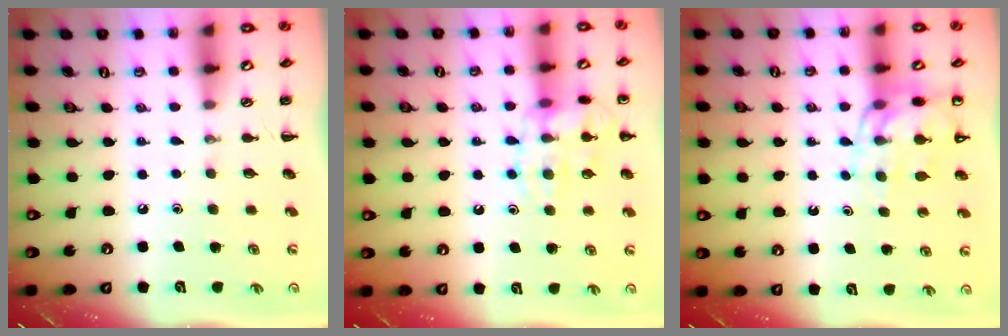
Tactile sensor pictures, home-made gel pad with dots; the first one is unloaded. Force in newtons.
{"total": 13.5, "press": 13.5, "slide": 0.9}
{"total": 11.0, "press": 10.6, "slide": 3.0}